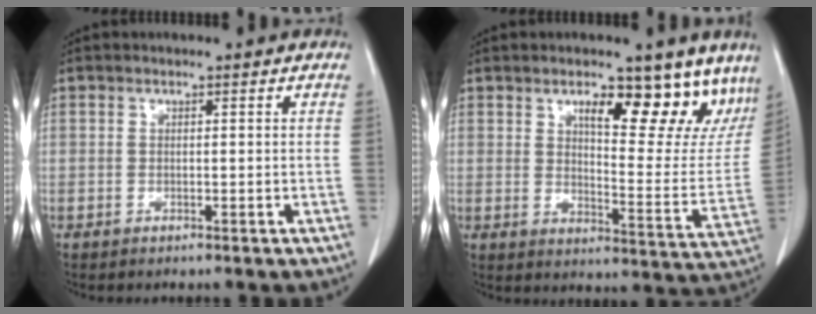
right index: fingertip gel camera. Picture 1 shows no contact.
{"total": 16.0, "force": [10.9, 5.2, 10.5], "torque": [-0.115, -0.020, 0.146]}